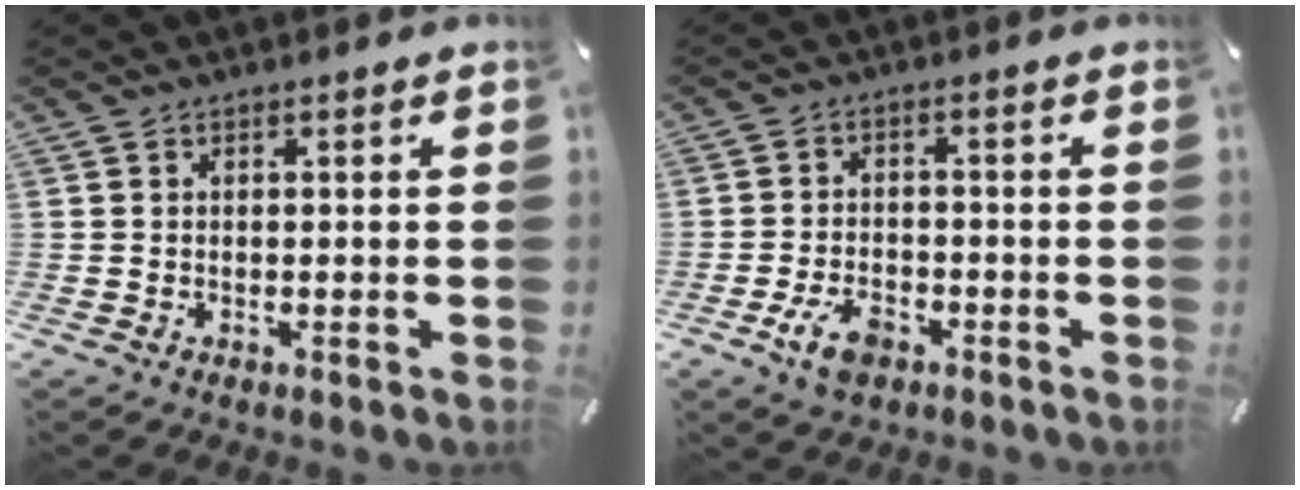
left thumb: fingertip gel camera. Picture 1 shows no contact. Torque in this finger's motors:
{"motor_torque": [-0.02, 1.26, 0.23, -0.03, 0.15]}